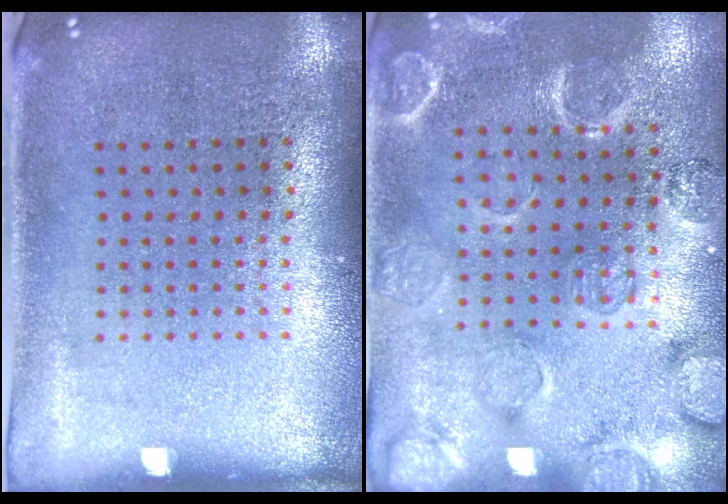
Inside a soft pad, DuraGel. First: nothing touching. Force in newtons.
{"total": 2.4, "press": 2.2, "slide": 0.8}